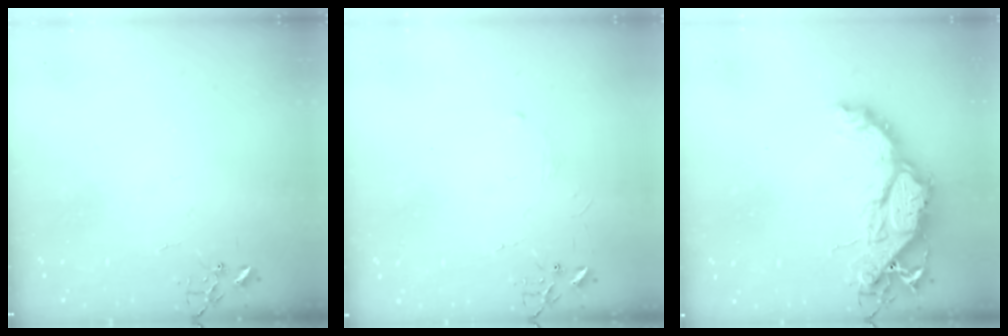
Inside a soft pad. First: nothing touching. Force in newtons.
{"total": 2.8, "press": 2.8, "slide": 0.5}
{"total": 14.8, "press": 14.8, "slide": 1.4}